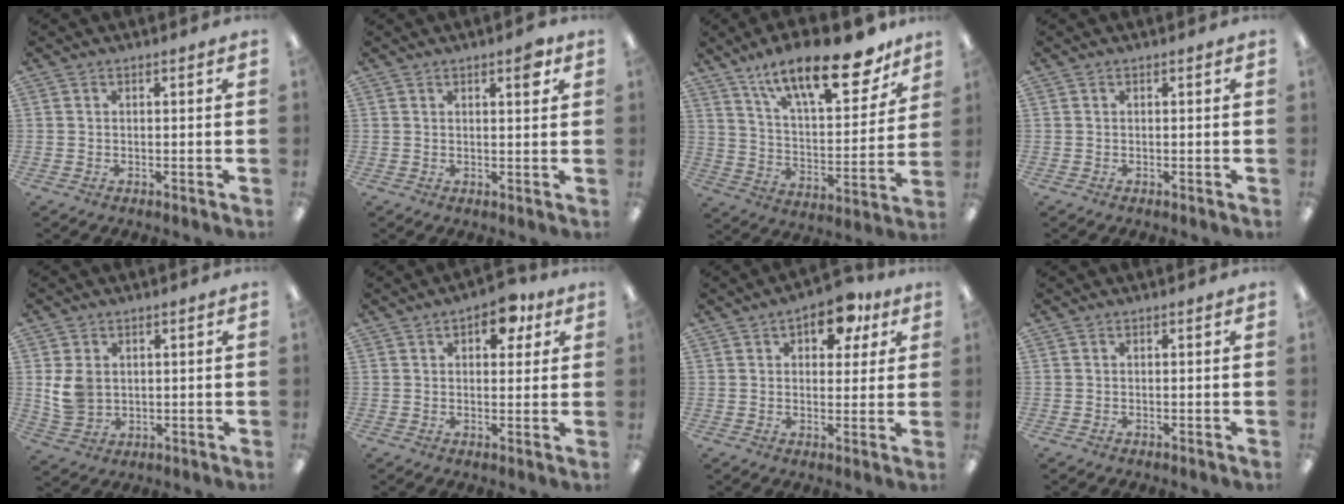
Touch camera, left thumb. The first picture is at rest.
{"total": 3.5, "force": [2.2, 0.8, 2.6], "torque": [-0.033, -0.008, 0.032]}
{"total": 23.0, "force": [15.6, 8.3, 14.8], "torque": [-0.224, -0.092, 0.258]}
{"total": 0.0}
{"total": 6.0, "force": [1.4, 4.9, 3.1], "torque": [-0.062, 0.006, 0.030]}
{"total": 7.9, "force": [3.8, 4.2, 5.5], "torque": [-0.057, -0.011, 0.059]}
{"total": 9.8, "force": [5.2, 5.2, 6.5], "torque": [-0.071, -0.018, 0.084]}
{"total": 0.0}